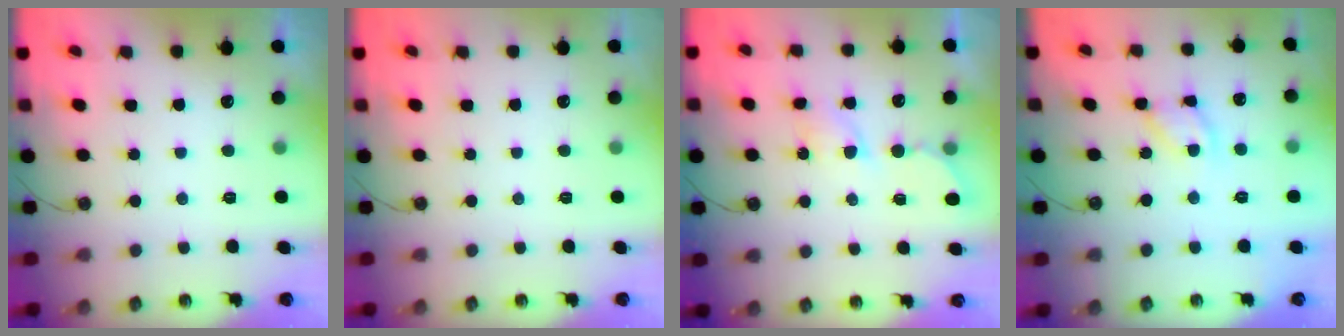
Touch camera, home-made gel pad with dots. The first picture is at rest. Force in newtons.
{"total": 0.0}
{"total": 6.2, "press": 6.2, "slide": 0.2}
{"total": 9.7, "press": 9.7, "slide": 0.6}